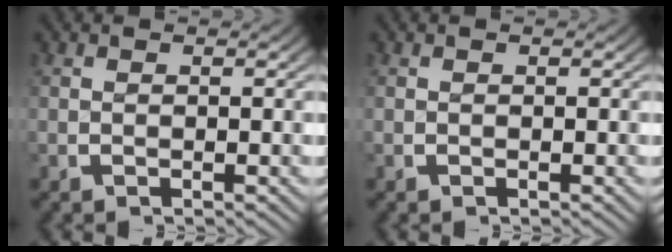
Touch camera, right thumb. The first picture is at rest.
{"total": 0.0}